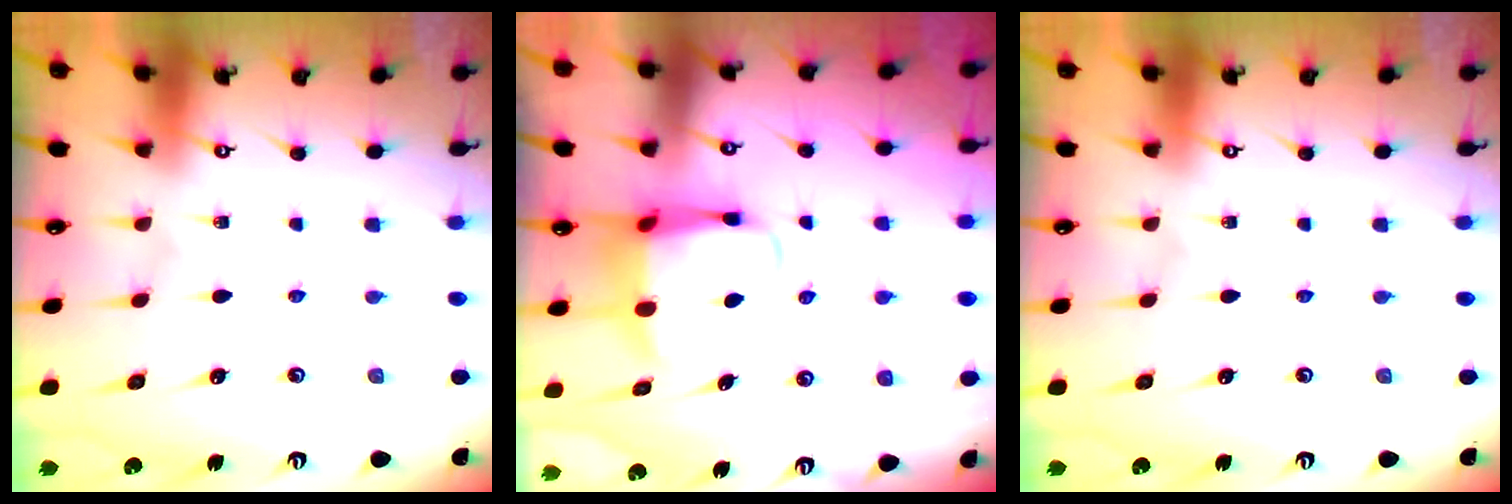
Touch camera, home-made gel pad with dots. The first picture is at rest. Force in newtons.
{"total": 5.5, "press": 5.5, "slide": 0.4}
{"total": 0.0}